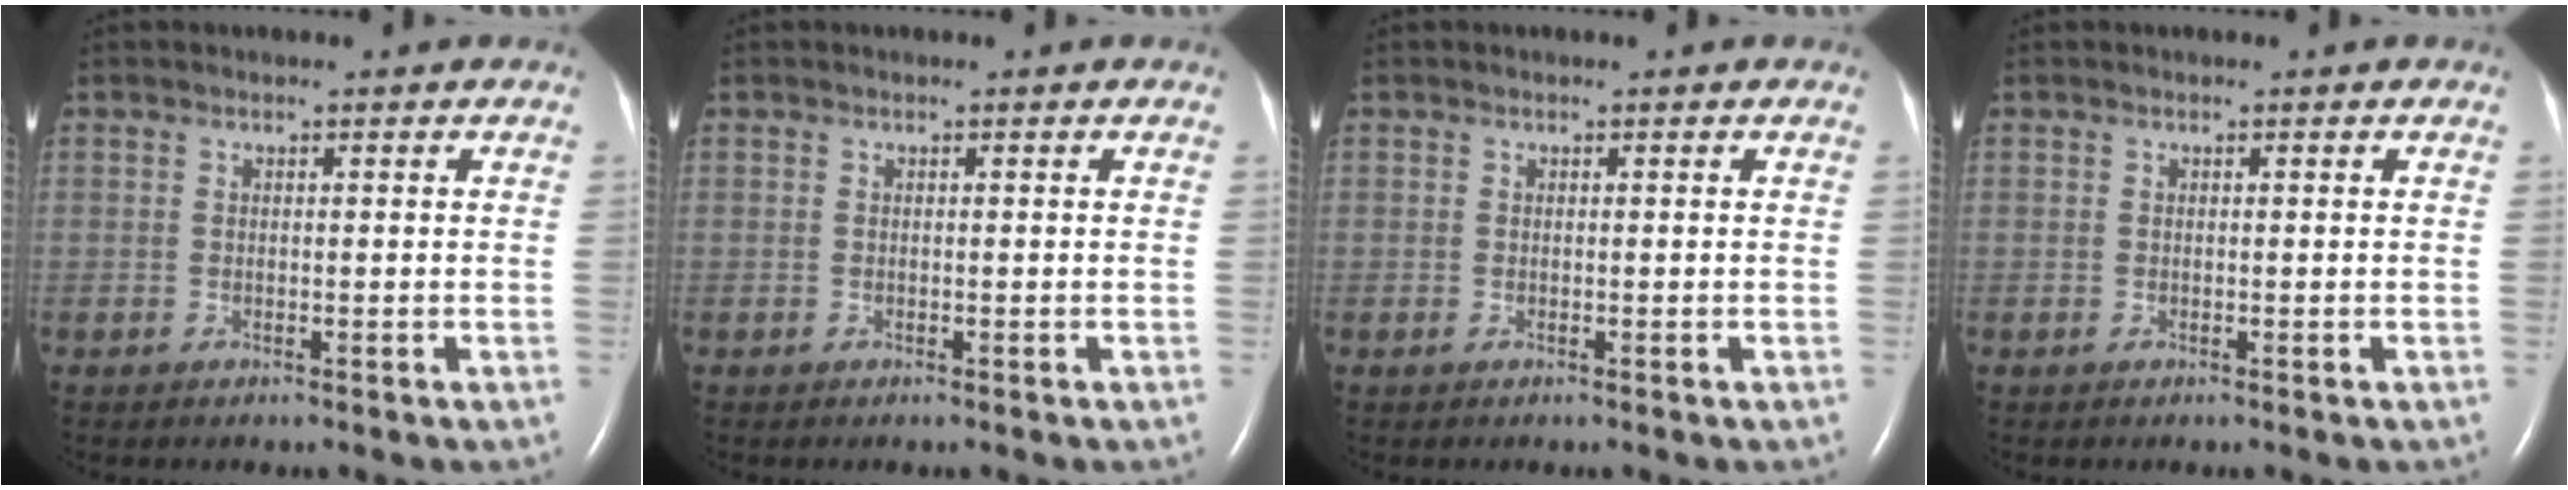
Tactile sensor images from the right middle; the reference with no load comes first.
{"total": 0.0}
{"total": 0.0}
{"total": 0.0}